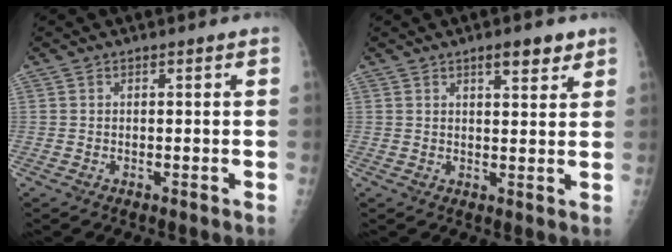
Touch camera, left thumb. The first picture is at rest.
{"total": 4.7, "force": [3.1, 1.6, 3.1], "torque": [-0.031, -0.016, 0.043]}